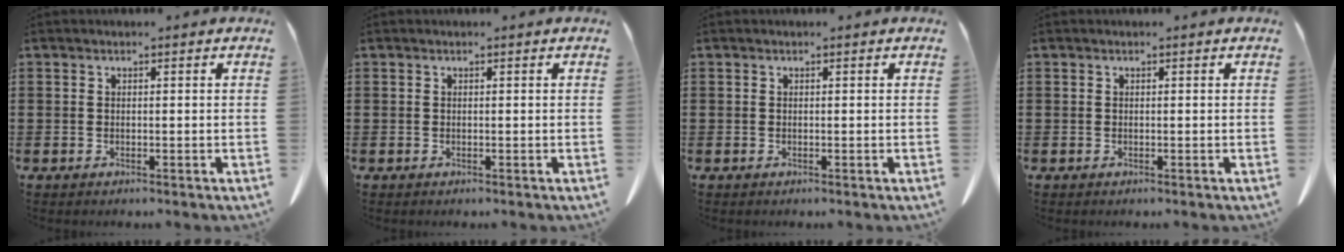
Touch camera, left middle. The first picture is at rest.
{"total": 0.0}
{"total": 0.0}
{"total": 0.0}